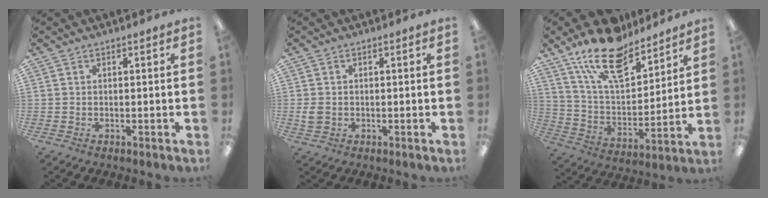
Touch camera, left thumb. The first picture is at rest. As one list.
[{"total": 2.7, "force": [-0.1, 2.2, 1.6], "torque": [-0.037, 0.004, -0.004]}, {"total": 18.4, "force": [14.1, 7.5, 9.1], "torque": [-0.173, -0.081, 0.250]}]